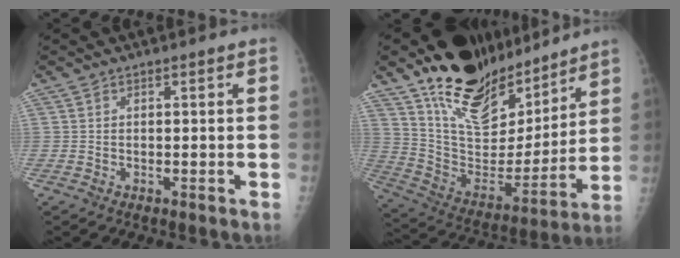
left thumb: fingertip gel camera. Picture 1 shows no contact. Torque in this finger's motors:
{"motor_torque": [0.40, 0.46, 1.40, -1.37, 0.33]}